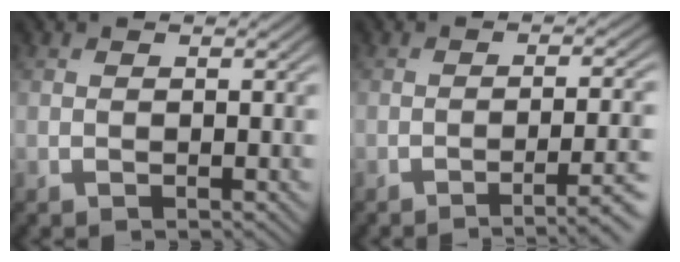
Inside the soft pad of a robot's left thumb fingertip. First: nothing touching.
{"total": 6.2, "force": [-3.3, 1.1, 5.1], "torque": [-0.076, 0.003, -0.052]}